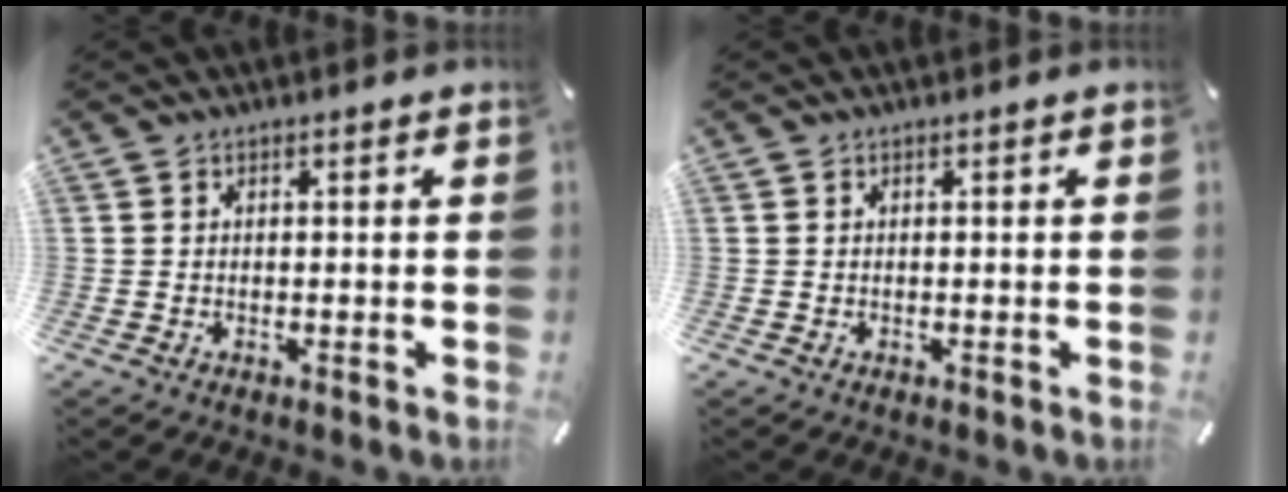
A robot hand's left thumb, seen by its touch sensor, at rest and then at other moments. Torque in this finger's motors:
{"motor_torque": [0.02, 0.02, 0.00, 0.00, 0.00]}